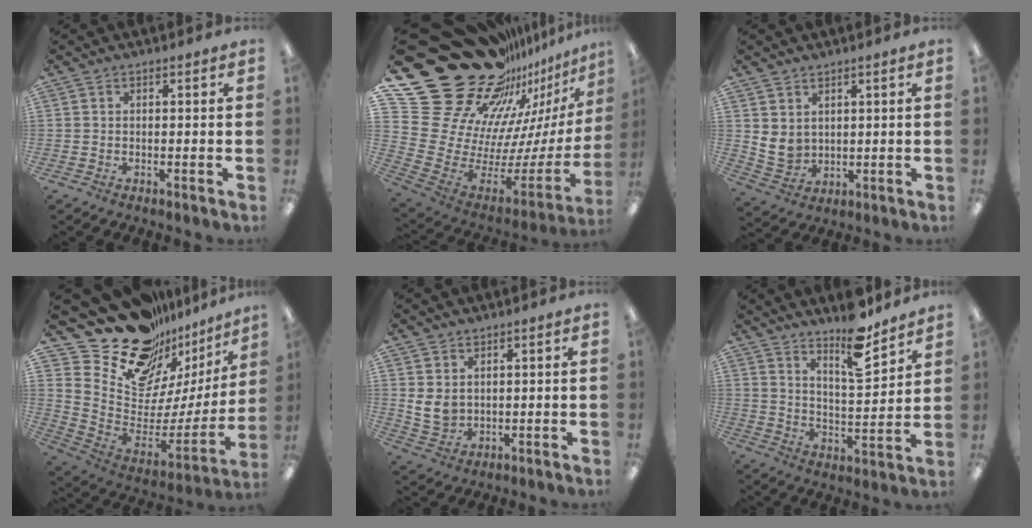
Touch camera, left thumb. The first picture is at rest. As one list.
[{"total": 33.2, "force": [22.4, 18.3, 16.2], "torque": [-0.230, -0.220, 0.476]}, {"total": 5.1, "force": [2.6, 4.0, 1.8], "torque": [-0.043, -0.016, 0.052]}, {"total": 21.0, "force": [17.1, 10.5, 6.2], "torque": [-0.095, -0.150, 0.323]}, {"total": 5.5, "force": [2.2, 4.2, 2.8], "torque": [-0.064, -0.011, 0.040]}, {"total": 12.2, "force": [9.9, 3.0, 6.5], "torque": [-0.090, -0.071, 0.169]}]